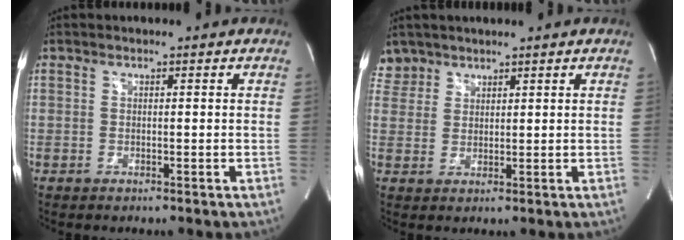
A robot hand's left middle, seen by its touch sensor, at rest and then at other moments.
{"total": 3.5, "force": [2.9, 1.9, -0.5], "torque": [0.016, 0.008, 0.059]}